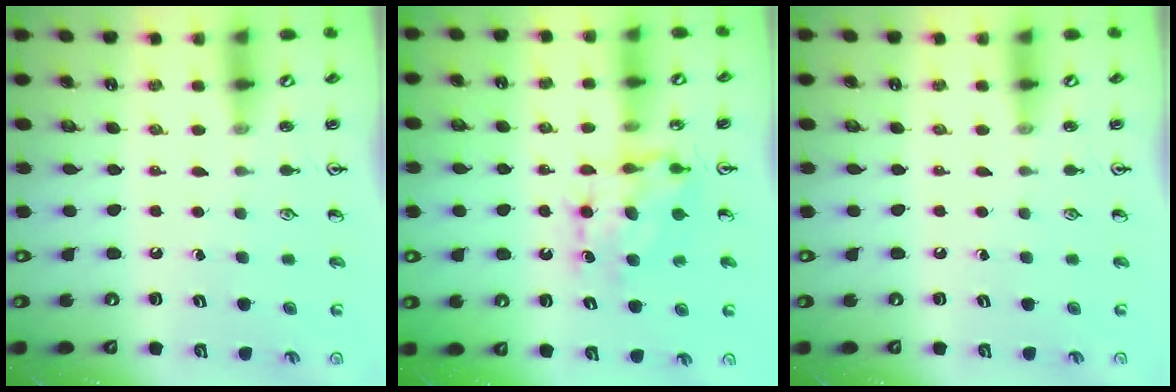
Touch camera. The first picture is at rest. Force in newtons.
{"total": 7.5, "press": 7.5, "slide": 0.5}
{"total": 0.0}